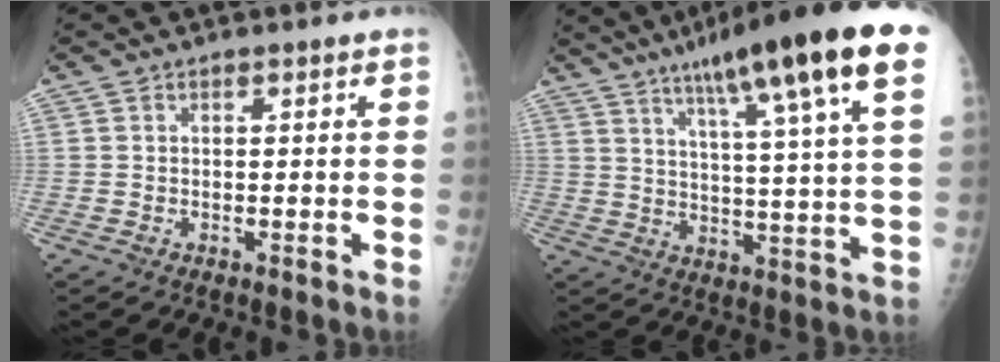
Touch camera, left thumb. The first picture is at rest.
{"total": 22.8, "force": [12.9, 2.6, 18.6], "torque": [-0.278, -0.018, 0.180]}